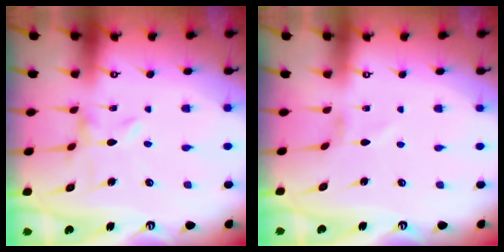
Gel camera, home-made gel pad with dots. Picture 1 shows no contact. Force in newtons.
{"total": 0.9, "press": 0.8, "slide": 0.1}